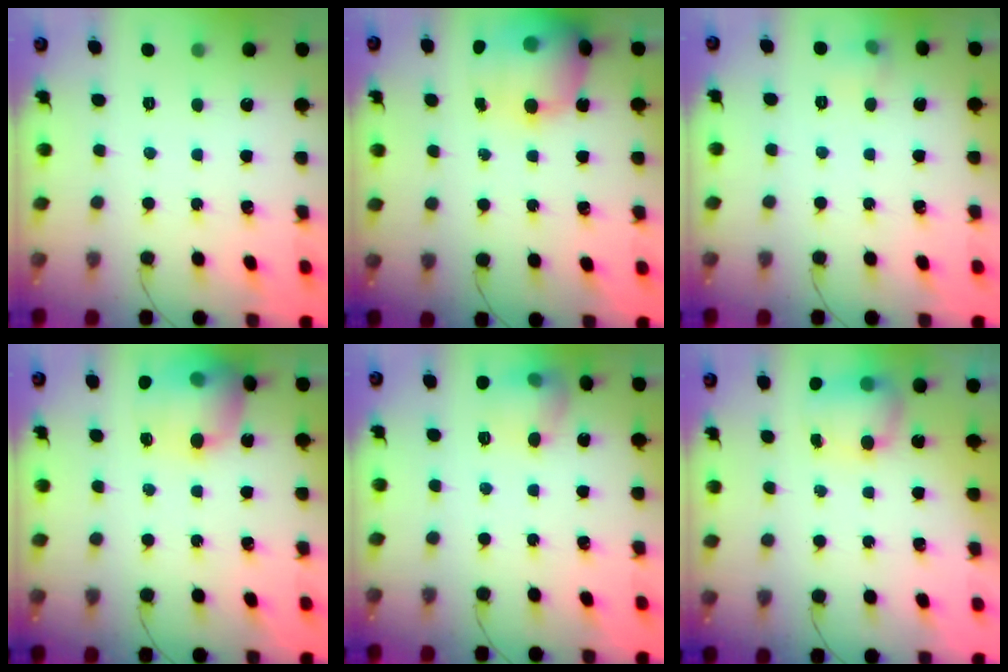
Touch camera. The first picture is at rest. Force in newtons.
{"total": 19.6, "press": 19.0, "slide": 4.5}
{"total": 5.9, "press": 5.8, "slide": 1.3}
{"total": 16.2, "press": 16.0, "slide": 2.4}
{"total": 10.3, "press": 10.2, "slide": 1.2}
{"total": 6.8, "press": 6.8, "slide": 0.5}